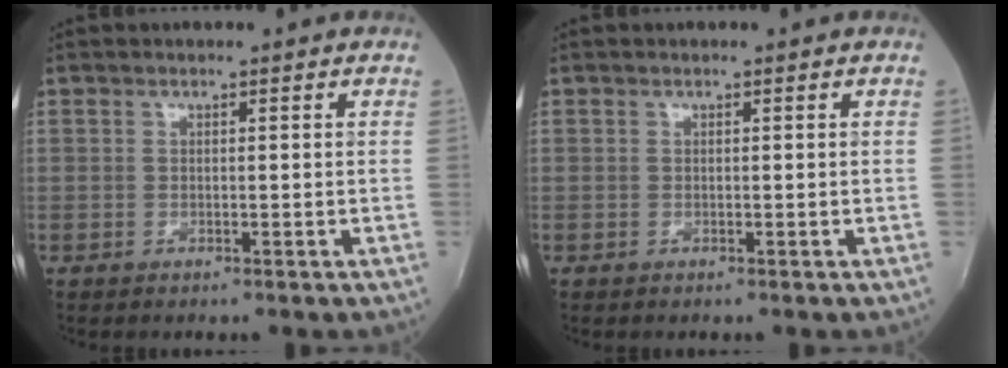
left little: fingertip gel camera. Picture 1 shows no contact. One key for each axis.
{"total": 0.0}